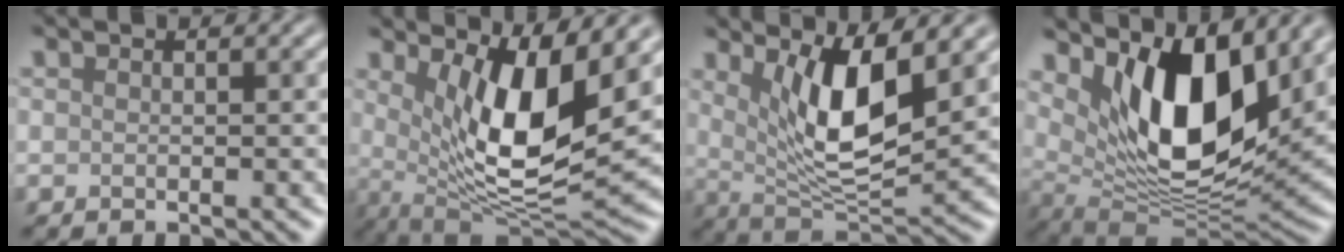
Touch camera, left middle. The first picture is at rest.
{"total": 9.5, "force": [2.8, 3.1, 8.5], "torque": [-0.145, -0.023, 0.053]}
{"total": 7.5, "force": [2.8, 2.4, 6.5], "torque": [-0.115, -0.019, 0.053]}
{"total": 10.8, "force": [4.5, 4.9, 8.5], "torque": [-0.134, -0.025, 0.082]}